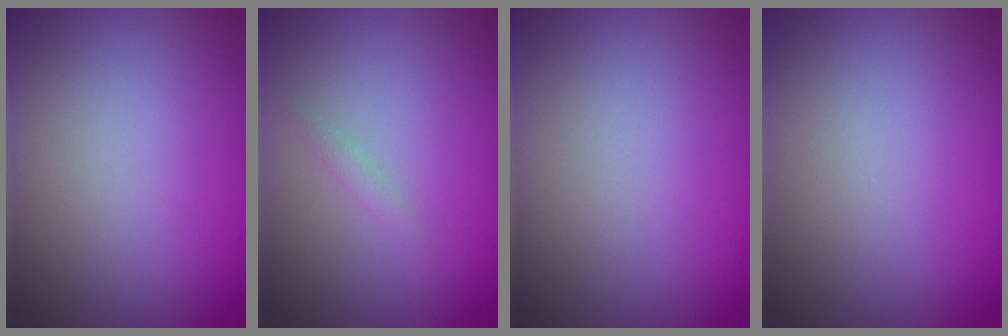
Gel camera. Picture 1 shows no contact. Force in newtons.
{"total": 0.7, "press": 0.7, "slide": 0.1}
{"total": 0.0}
{"total": 0.0}